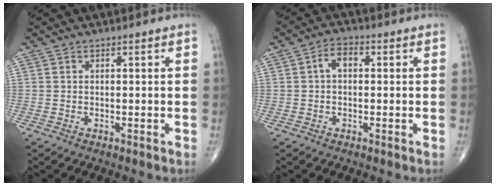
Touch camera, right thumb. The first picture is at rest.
{"total": 3.8, "force": [0.4, 2.4, 3.0], "torque": [-0.046, 0.016, 0.000]}